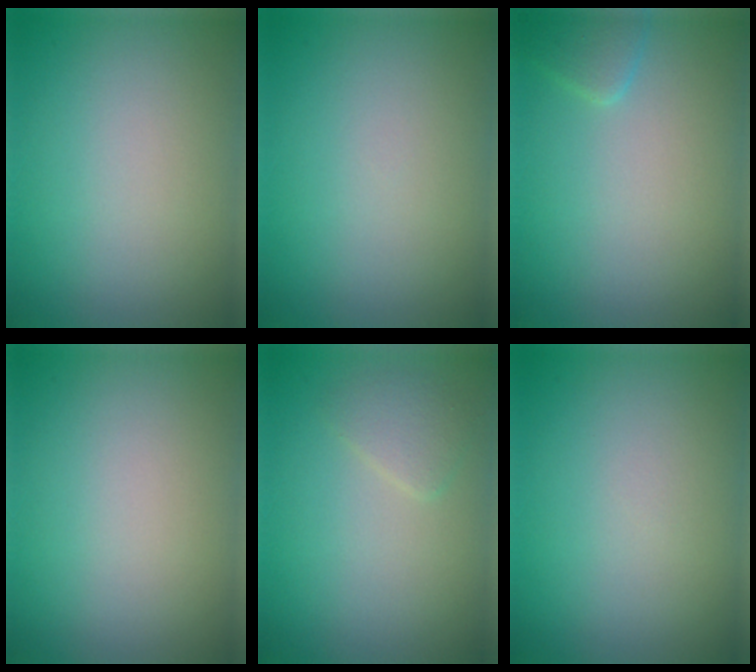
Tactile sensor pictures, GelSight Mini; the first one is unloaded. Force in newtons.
{"total": 0.0}
{"total": 1.4, "press": 1.4, "slide": 0.1}
{"total": 0.0}
{"total": 1.5, "press": 1.5, "slide": 0.1}
{"total": 0.0}